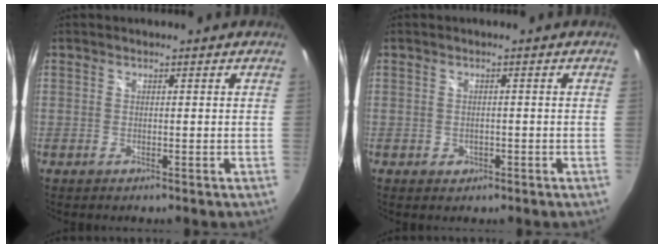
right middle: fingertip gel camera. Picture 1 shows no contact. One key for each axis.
{"total": 1.4, "fx": -0.3, "fy": 1.2, "fz": 0.5, "tx": -0.007, "ty": -0.003, "tz": -0.004}